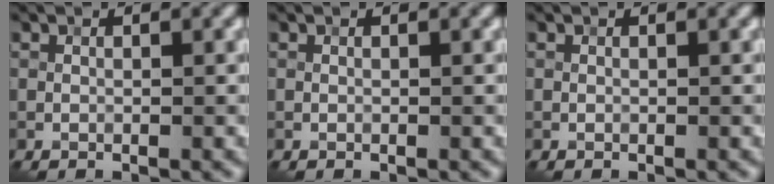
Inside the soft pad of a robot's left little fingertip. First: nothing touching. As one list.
[{"total": 0.0}, {"total": 0.0}]